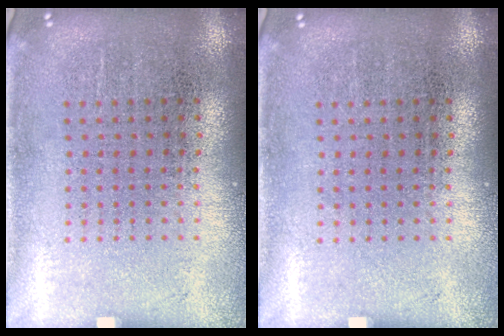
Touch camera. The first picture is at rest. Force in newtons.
{"total": 0.0}